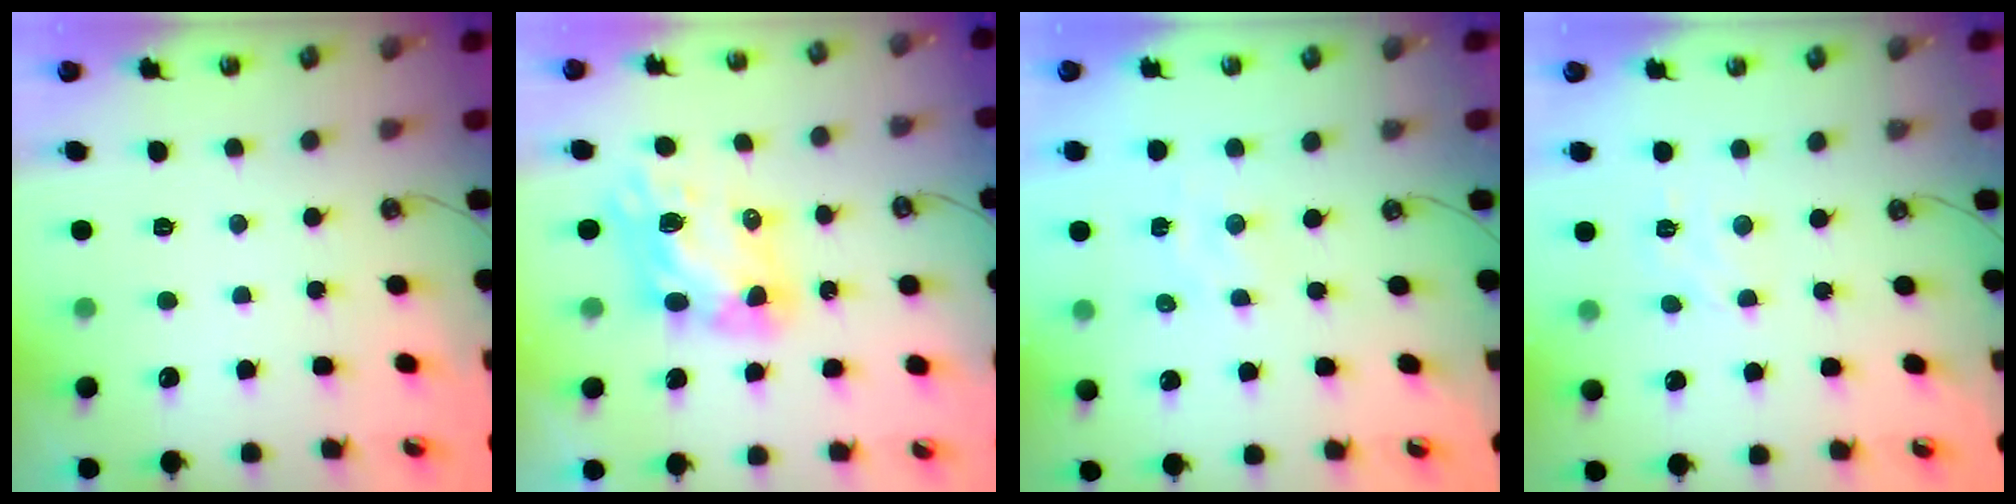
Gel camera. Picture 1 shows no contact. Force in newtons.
{"total": 8.0, "press": 7.9, "slide": 0.7}
{"total": 1.6, "press": 1.6, "slide": 0.2}
{"total": 3.0, "press": 3.0, "slide": 0.3}